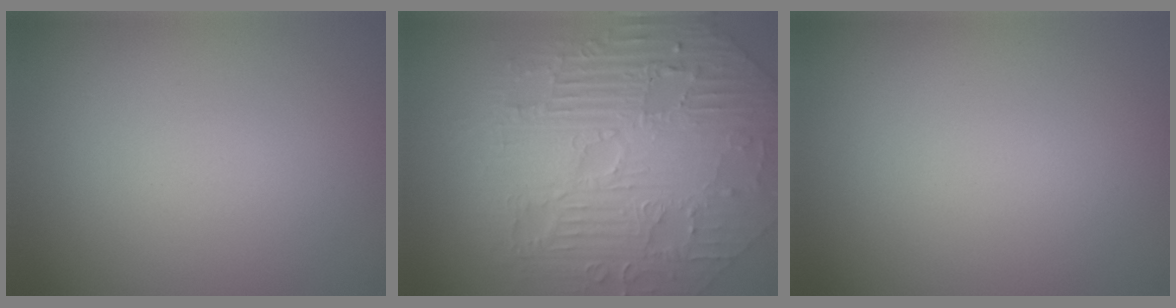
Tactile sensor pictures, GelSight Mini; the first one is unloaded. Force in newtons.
{"total": 11.2, "press": 7.2, "slide": 8.6}
{"total": 0.0}